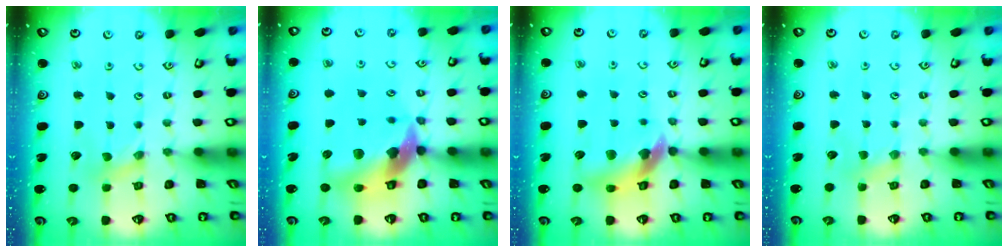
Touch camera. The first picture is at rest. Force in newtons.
{"total": 16.3, "press": 16.1, "slide": 2.4}
{"total": 11.6, "press": 11.5, "slide": 1.7}
{"total": 2.8, "press": 2.7, "slide": 0.5}